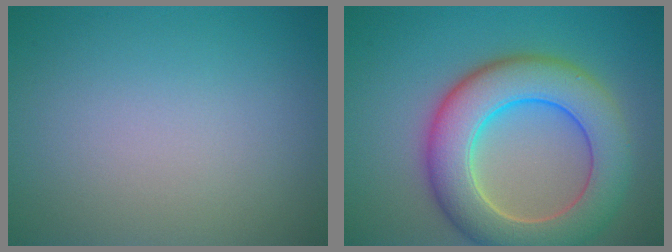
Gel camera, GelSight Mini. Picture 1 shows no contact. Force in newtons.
{"total": 9.3, "press": 9.3, "slide": 0.6}